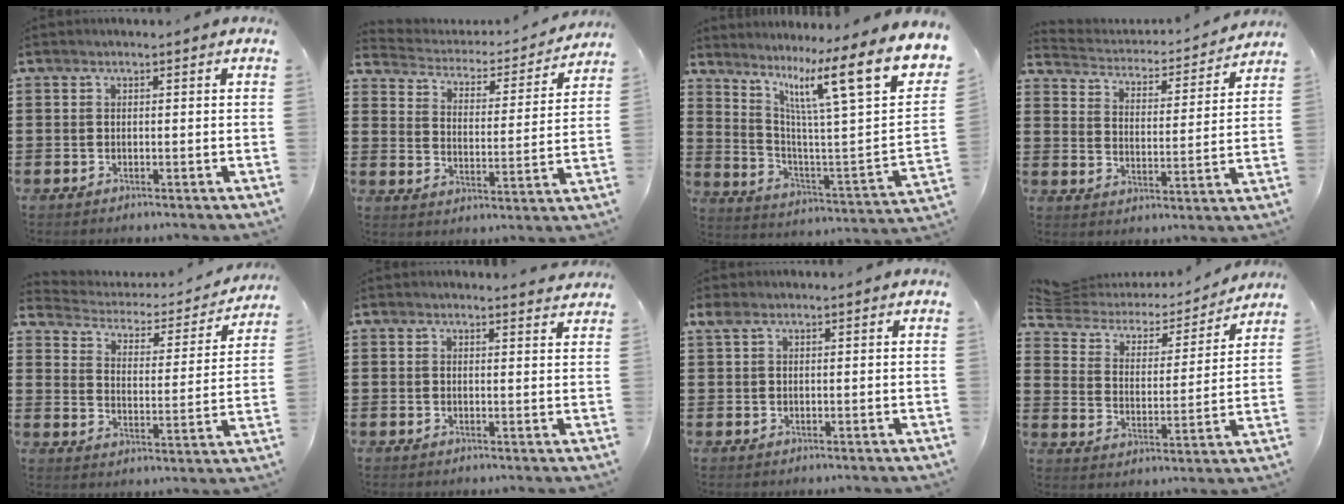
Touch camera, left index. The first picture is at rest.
{"total": 2.8, "force": [2.6, 0.8, 0.5], "torque": [-0.031, -0.023, 0.037]}
{"total": 14.3, "force": [8.1, 1.5, 11.7], "torque": [-0.218, -0.065, 0.114]}
{"total": 2.7, "force": [2.6, 0.4, -0.1], "torque": [-0.021, -0.028, 0.035]}
{"total": 2.6, "force": [2.3, 1.0, 0.6], "torque": [-0.032, -0.018, 0.030]}
{"total": 1.6, "force": [1.6, 0.0, 0.2], "torque": [0.000, -0.004, 0.029]}
{"total": 1.2, "force": [0.5, 0.6, 0.9], "torque": [-0.019, 0.005, 0.008]}
{"total": 4.2, "force": [3.4, 2.0, 1.3], "torque": [-0.050, -0.020, 0.051]}